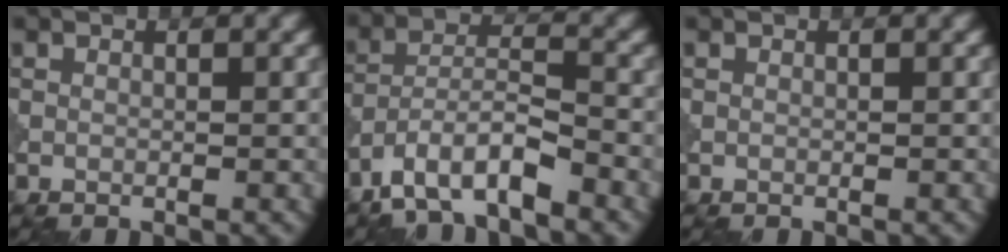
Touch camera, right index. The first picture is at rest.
{"total": 6.3, "force": [-4.5, 1.7, 4.0], "torque": [-0.073, 0.004, -0.089]}
{"total": 0.0}